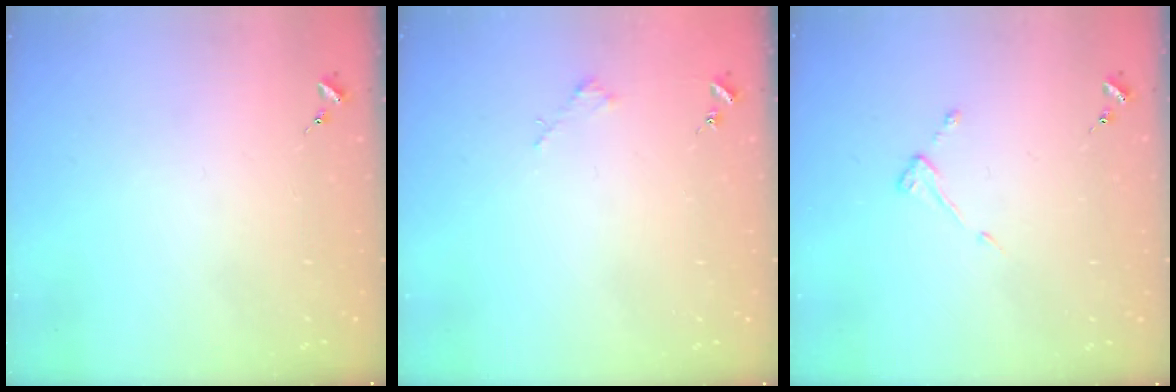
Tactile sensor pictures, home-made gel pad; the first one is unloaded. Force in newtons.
{"total": 1.8, "press": 1.8, "slide": 0.2}
{"total": 3.8, "press": 3.8, "slide": 0.3}